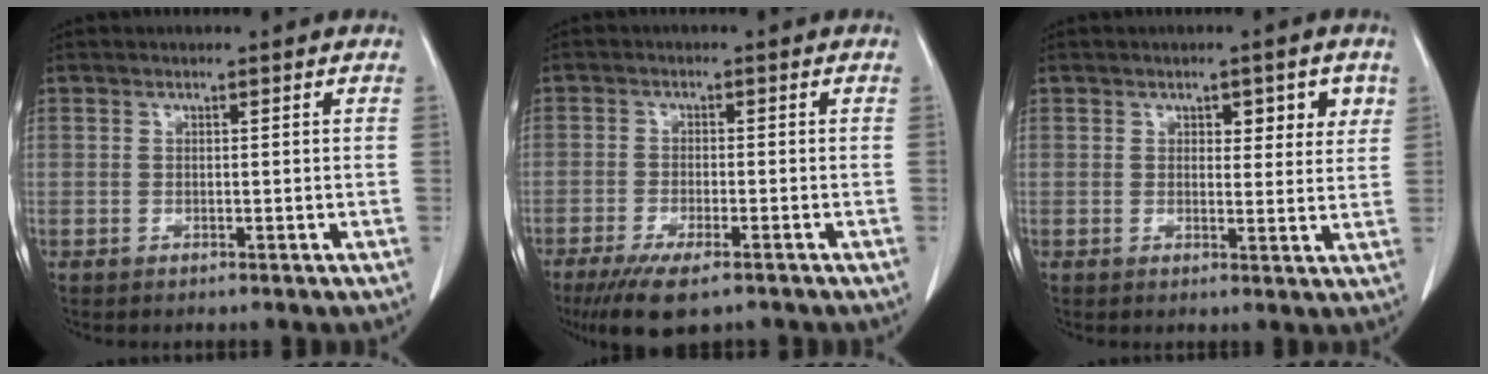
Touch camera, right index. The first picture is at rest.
{"total": 8.2, "force": [-5.8, 1.9, 5.5], "torque": [-0.089, -0.017, -0.091]}
{"total": 4.8, "force": [2.2, 2.1, 3.7], "torque": [-0.038, 0.002, 0.027]}